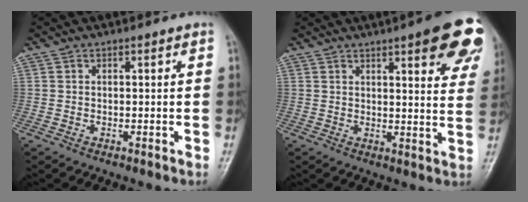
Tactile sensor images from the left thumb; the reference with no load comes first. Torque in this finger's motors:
{"motor_torque": [2.02, 1.68, 1.29, -1.48, 0.10]}